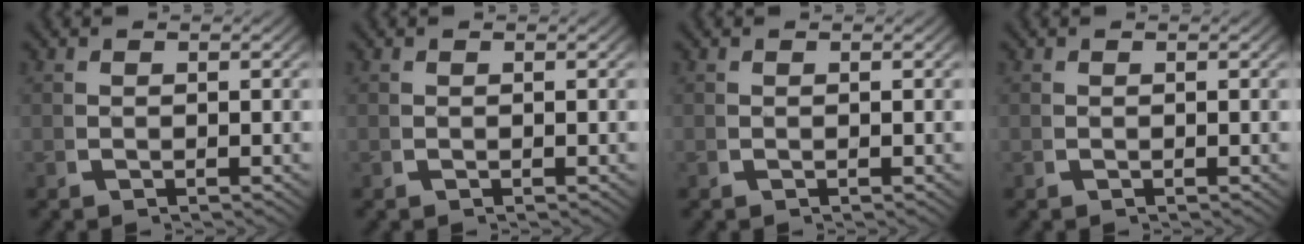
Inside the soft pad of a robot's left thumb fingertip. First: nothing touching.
{"total": 0.0}
{"total": 0.0}
{"total": 0.0}